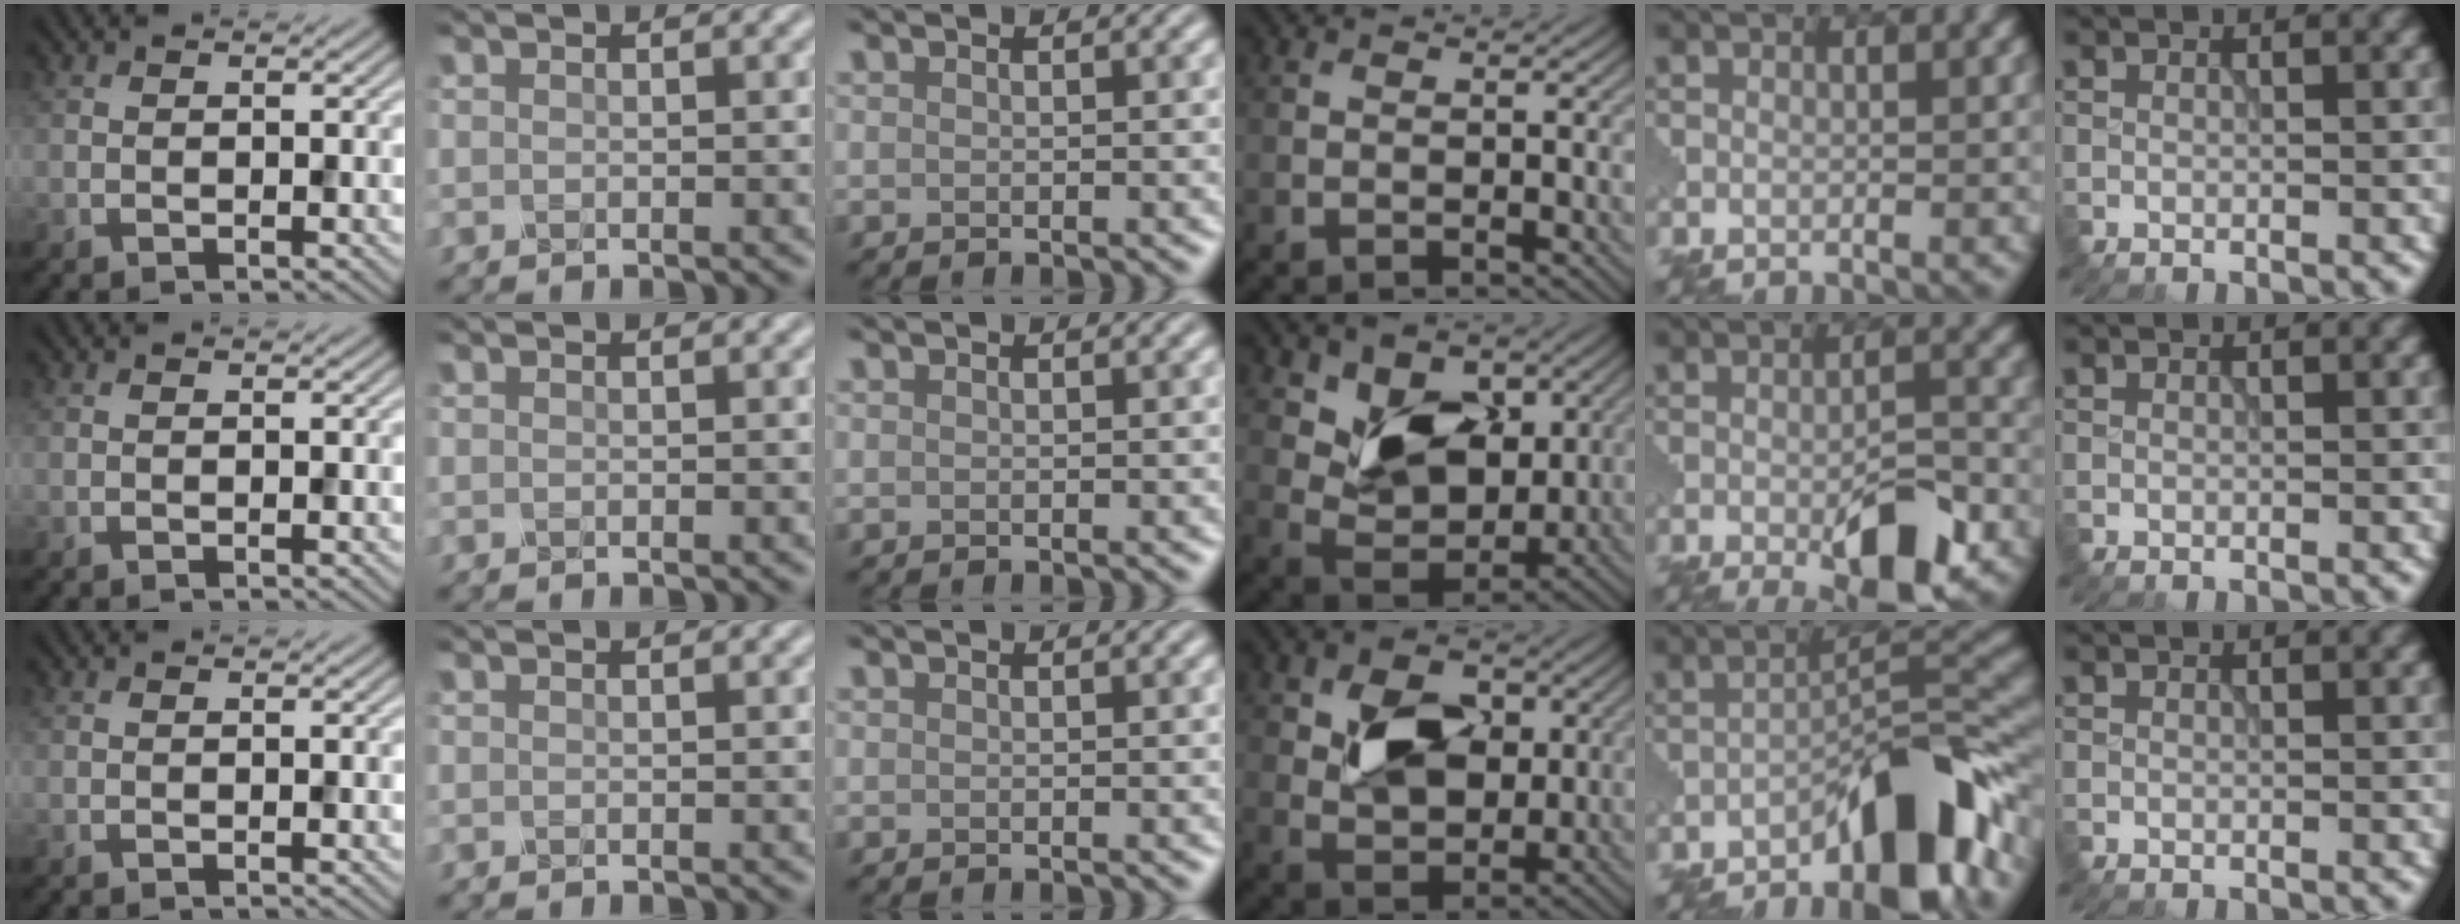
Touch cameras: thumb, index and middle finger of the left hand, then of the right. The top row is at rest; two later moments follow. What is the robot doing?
{"motion": "insert", "object": "pin"}